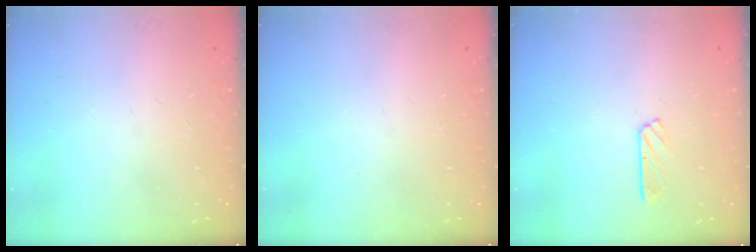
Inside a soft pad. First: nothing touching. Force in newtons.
{"total": 0.0}
{"total": 5.5, "press": 5.5, "slide": 0.3}